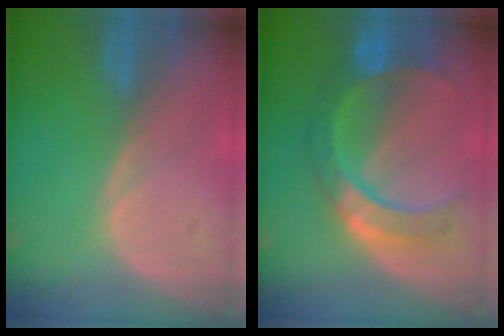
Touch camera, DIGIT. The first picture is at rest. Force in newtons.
{"total": 7.9, "press": 7.9, "slide": 0.3}